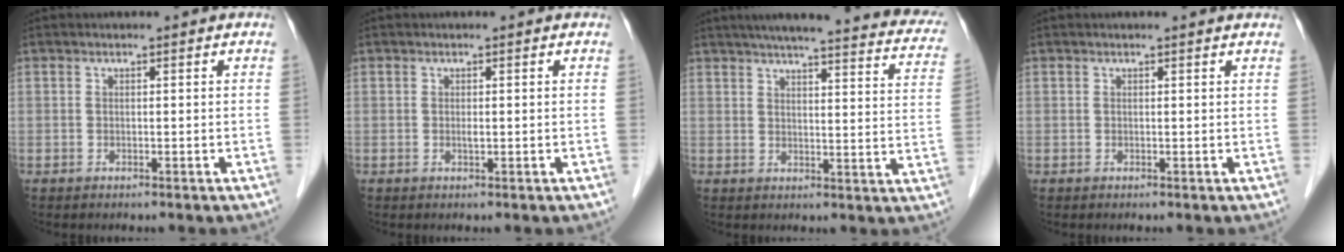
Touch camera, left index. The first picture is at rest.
{"total": 0.6, "force": [0.0, 0.2, 0.5], "torque": [-0.011, -0.001, 0.000]}
{"total": 25.4, "force": [21.8, 3.2, 12.7], "torque": [-0.169, -0.016, 0.246]}
{"total": 1.3, "force": [1.2, 0.1, 0.5], "torque": [-0.013, 0.003, 0.008]}